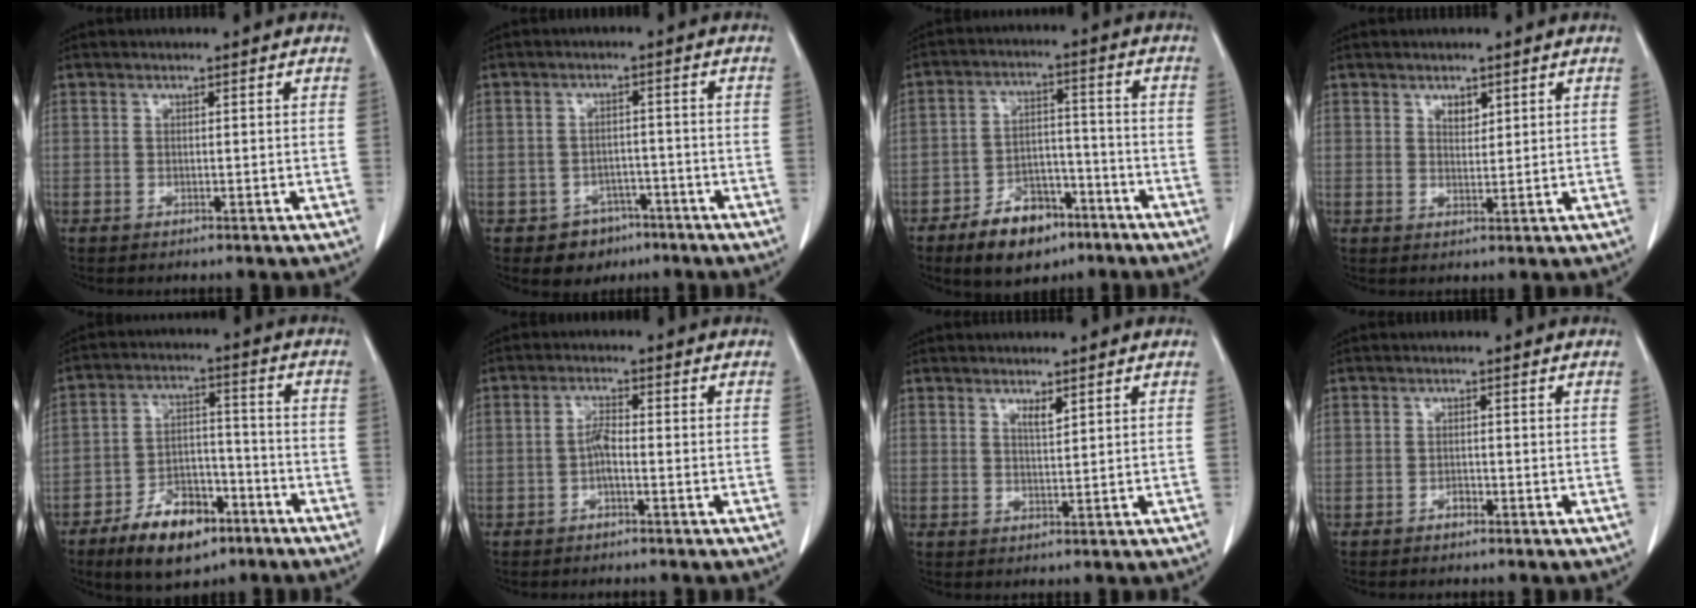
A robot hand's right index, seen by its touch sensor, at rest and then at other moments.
{"total": 5.0, "force": [-3.0, 3.9, 0.7], "torque": [-0.005, 0.013, -0.036]}
{"total": 10.0, "force": [-6.4, 5.4, 5.4], "torque": [-0.092, 0.014, -0.100]}
{"total": 1.9, "force": [1.2, 1.0, 1.1], "torque": [-0.018, -0.003, 0.025]}
{"total": 11.5, "force": [-7.2, 5.6, 7.1], "torque": [-0.121, 0.010, -0.119]}
{"total": 2.7, "force": [-0.8, 0.7, 2.5], "torque": [-0.049, 0.004, -0.016]}
{"total": 1.7, "force": [1.2, 0.2, 1.2], "torque": [-0.025, -0.004, 0.024]}
{"total": 0.9, "force": [-0.7, 0.5, 0.4], "torque": [-0.008, 0.003, -0.012]}